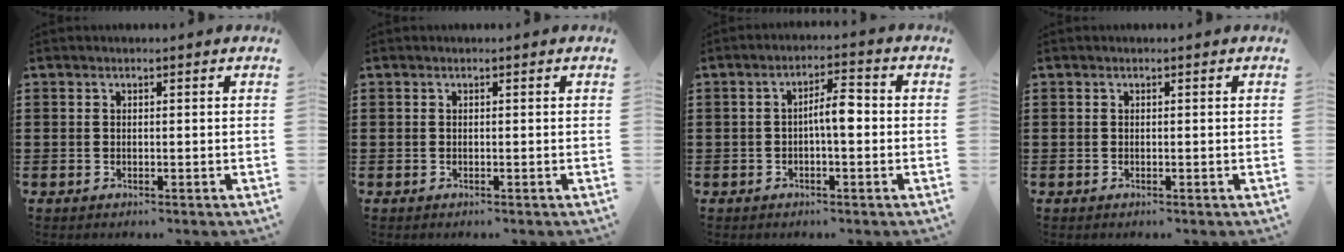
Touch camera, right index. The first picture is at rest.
{"total": 0.0}
{"total": 4.4, "force": [-0.4, 1.1, 4.2], "torque": [-0.077, 0.008, -0.011]}
{"total": 0.0}